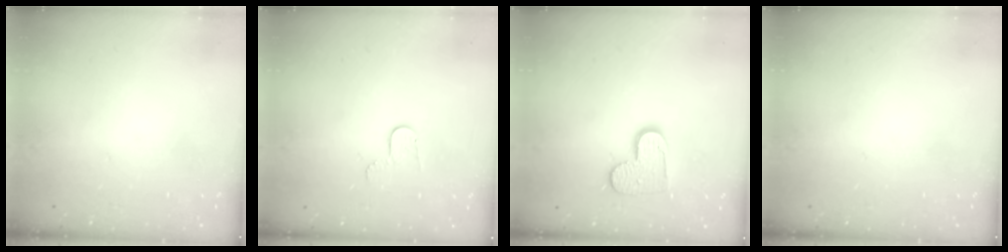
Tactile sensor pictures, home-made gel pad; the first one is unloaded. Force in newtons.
{"total": 5.1, "press": 5.1, "slide": 0.5}
{"total": 9.7, "press": 9.7, "slide": 0.5}
{"total": 0.0}